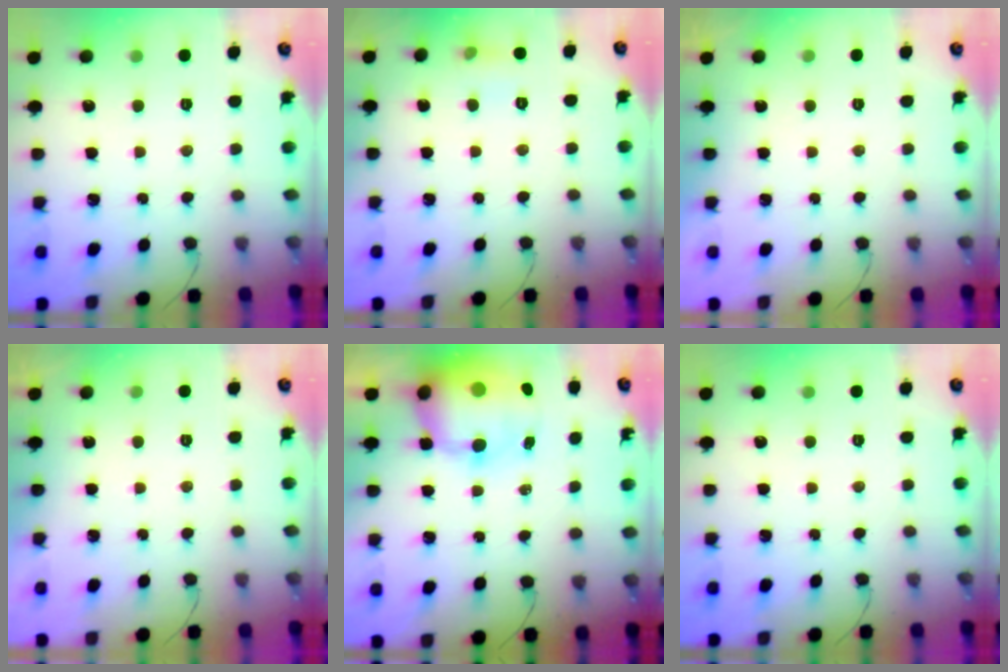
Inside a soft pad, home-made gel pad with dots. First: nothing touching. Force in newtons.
{"total": 6.5, "press": 6.3, "slide": 1.6}
{"total": 0.0}
{"total": 0.0}
{"total": 15.8, "press": 15.4, "slide": 3.6}
{"total": 0.0}